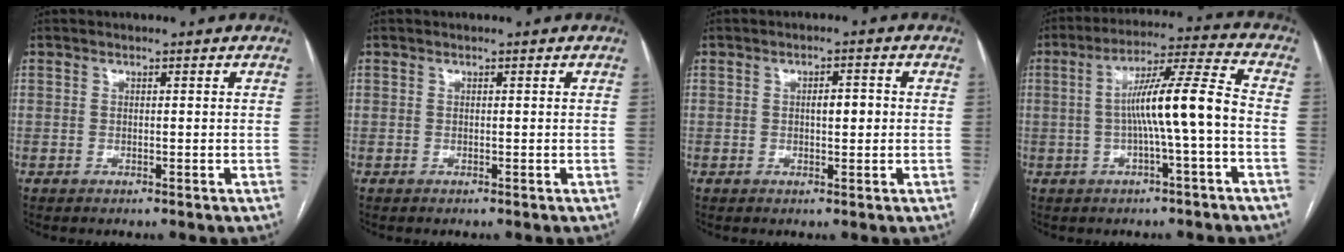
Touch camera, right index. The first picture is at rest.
{"total": 0.0}
{"total": 2.7, "force": [0.1, 0.9, 2.5], "torque": [-0.040, 0.005, 0.002]}
{"total": 10.6, "force": [-1.4, -0.5, 10.5], "torque": [-0.179, 0.023, -0.026]}